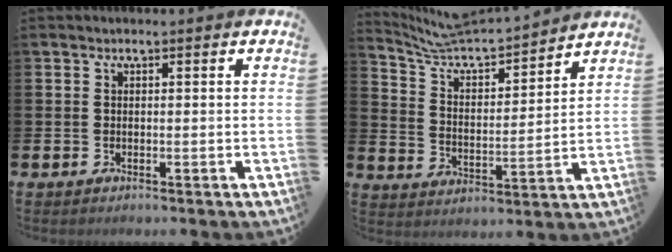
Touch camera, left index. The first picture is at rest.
{"total": 7.1, "force": [6.9, 1.3, 1.4], "torque": [-0.063, -0.061, 0.117]}